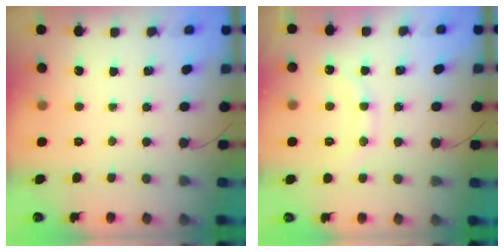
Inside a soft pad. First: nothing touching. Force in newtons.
{"total": 10.3, "press": 10.2, "slide": 1.1}